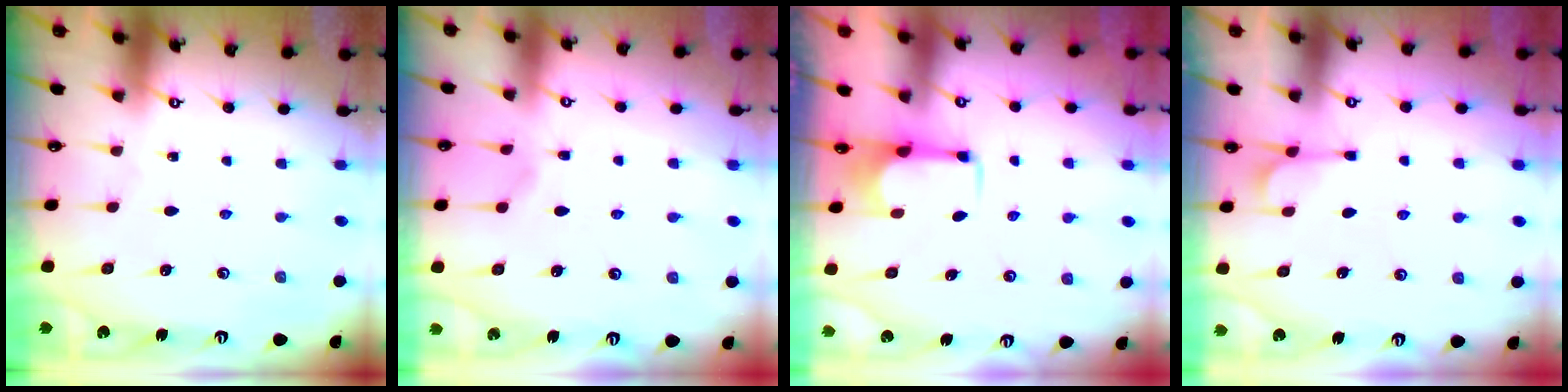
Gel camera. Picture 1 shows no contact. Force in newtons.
{"total": 1.2, "press": 0.8, "slide": 0.9}
{"total": 2.5, "press": 2.3, "slide": 0.9}
{"total": 1.8, "press": 1.4, "slide": 1.1}